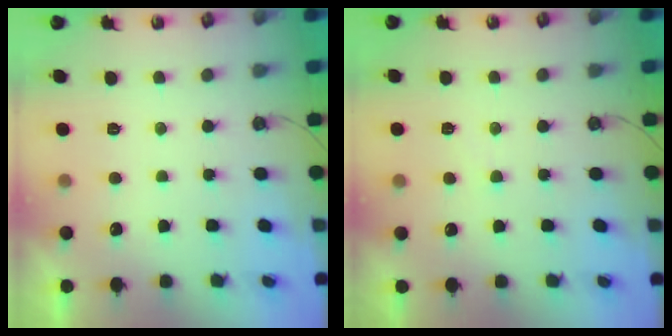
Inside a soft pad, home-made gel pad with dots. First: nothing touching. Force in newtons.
{"total": 2.4, "press": 2.4, "slide": 0.4}